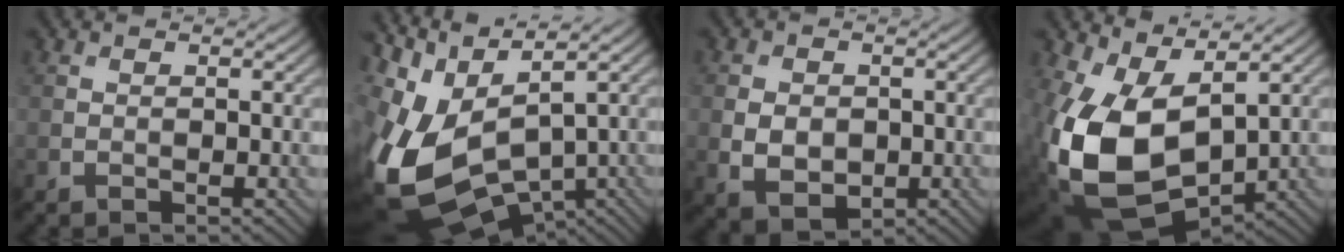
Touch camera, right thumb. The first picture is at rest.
{"total": 15.2, "force": [-3.0, 7.7, 12.7], "torque": [-0.317, -0.033, -0.018]}
{"total": 5.0, "force": [-0.5, 3.8, 3.2], "torque": [-0.073, -0.009, -0.009]}
{"total": 15.6, "force": [0.1, 9.8, 12.1], "torque": [-0.290, -0.037, 0.014]}